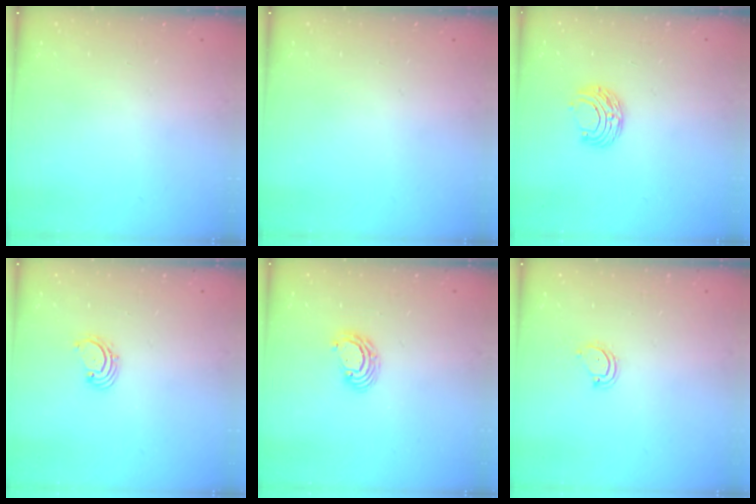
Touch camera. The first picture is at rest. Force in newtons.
{"total": 0.0}
{"total": 7.6, "press": 7.5, "slide": 0.6}
{"total": 1.6, "press": 1.6, "slide": 0.2}
{"total": 5.6, "press": 5.6, "slide": 0.3}
{"total": 3.8, "press": 3.8, "slide": 0.4}